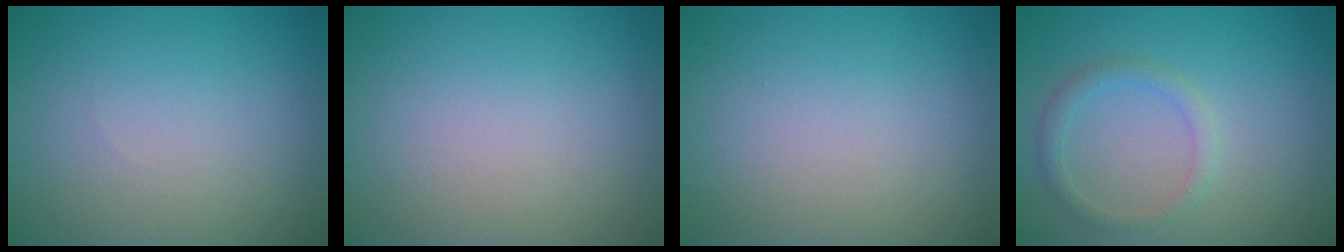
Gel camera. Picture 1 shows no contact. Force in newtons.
{"total": 0.0}
{"total": 0.0}
{"total": 1.7, "press": 1.7, "slide": 0.2}